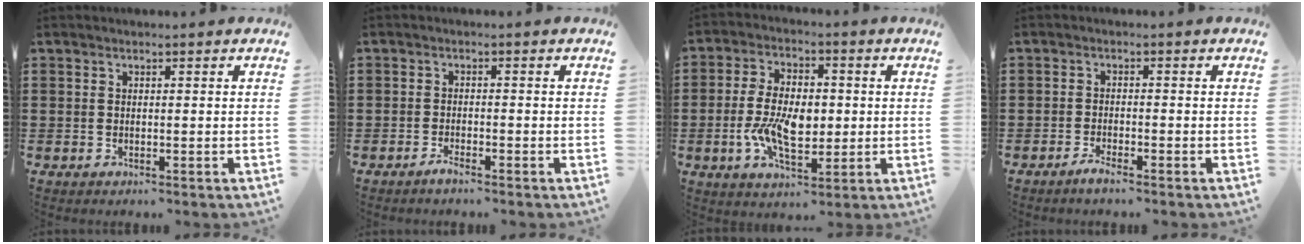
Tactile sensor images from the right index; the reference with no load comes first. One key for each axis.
{"total": 1.6, "fx": -1.4, "fy": 0.0, "fz": 0.7, "tx": -0.015, "ty": -0.004, "tz": -0.025}
{"total": 9.1, "fx": -1.0, "fy": 5.1, "fz": 7.4, "tx": -0.151, "ty": 0.003, "tz": -0.022}
{"total": 1.8, "fx": -1.6, "fy": -0.1, "fz": 0.8, "tx": -0.015, "ty": -0.003, "tz": -0.028}